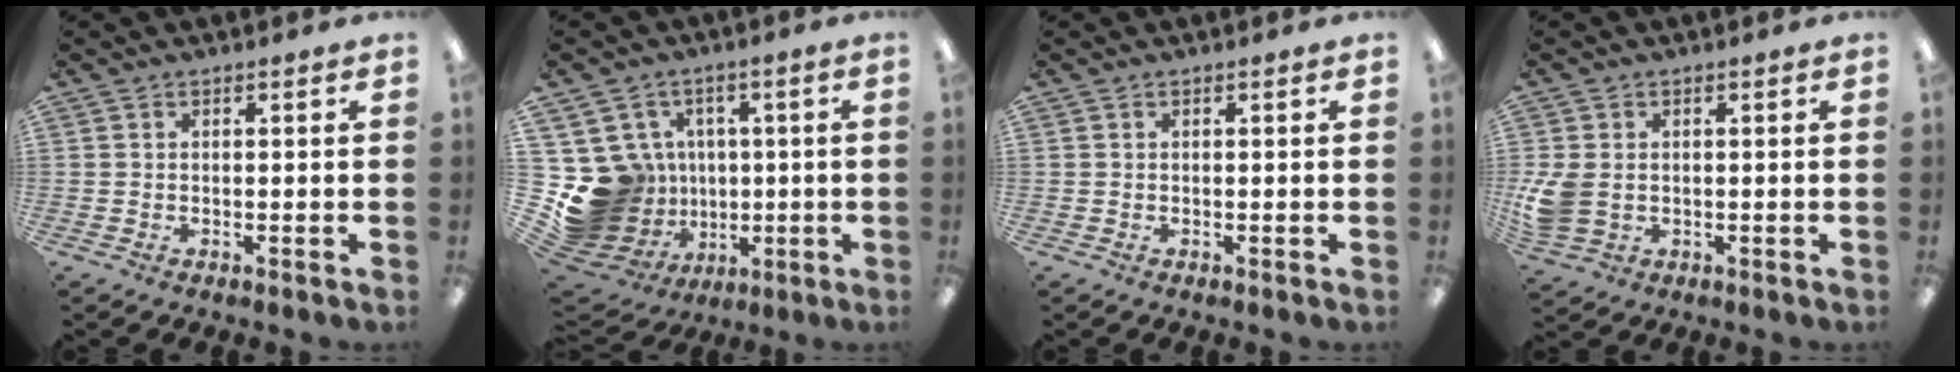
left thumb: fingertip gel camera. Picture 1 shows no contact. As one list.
[{"total": 16.1, "force": [-0.9, 15.2, 5.3], "torque": [-0.133, -0.010, 0.022]}, {"total": 0.0}, {"total": 6.5, "force": [-0.1, 5.1, 4.0], "torque": [-0.089, 0.002, -0.001]}]